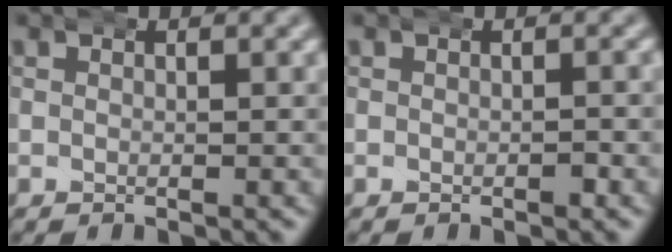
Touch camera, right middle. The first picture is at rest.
{"total": 0.6, "force": [-0.3, 0.3, 0.4], "torque": [-0.009, 0.003, -0.008]}